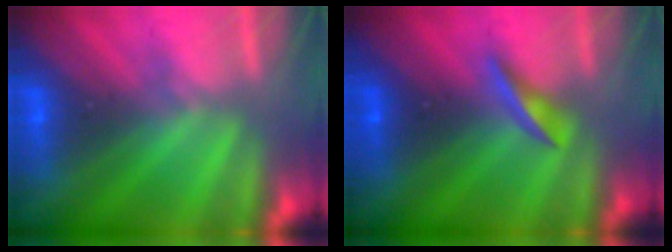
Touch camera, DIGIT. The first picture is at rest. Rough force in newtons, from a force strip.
{"total": 2.2}